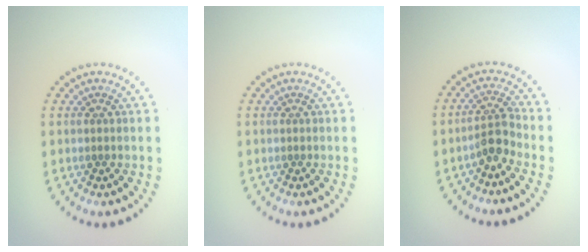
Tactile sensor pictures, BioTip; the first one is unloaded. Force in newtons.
{"total": 0.0}
{"total": 2.4, "press": 1.9, "slide": 1.5}